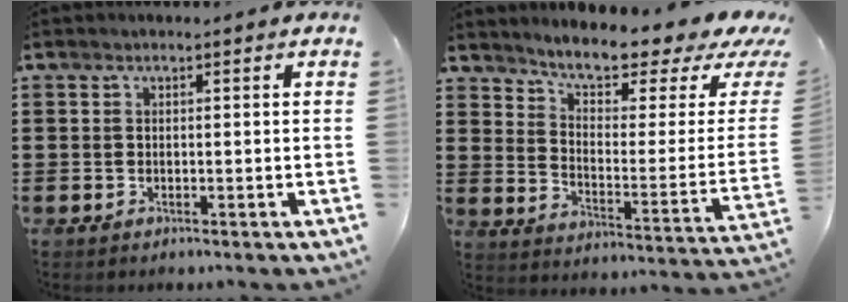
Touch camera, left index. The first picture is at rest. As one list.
[{"total": 6.7, "force": [5.8, 0.9, 3.3], "torque": [-0.075, -0.048, 0.095]}]